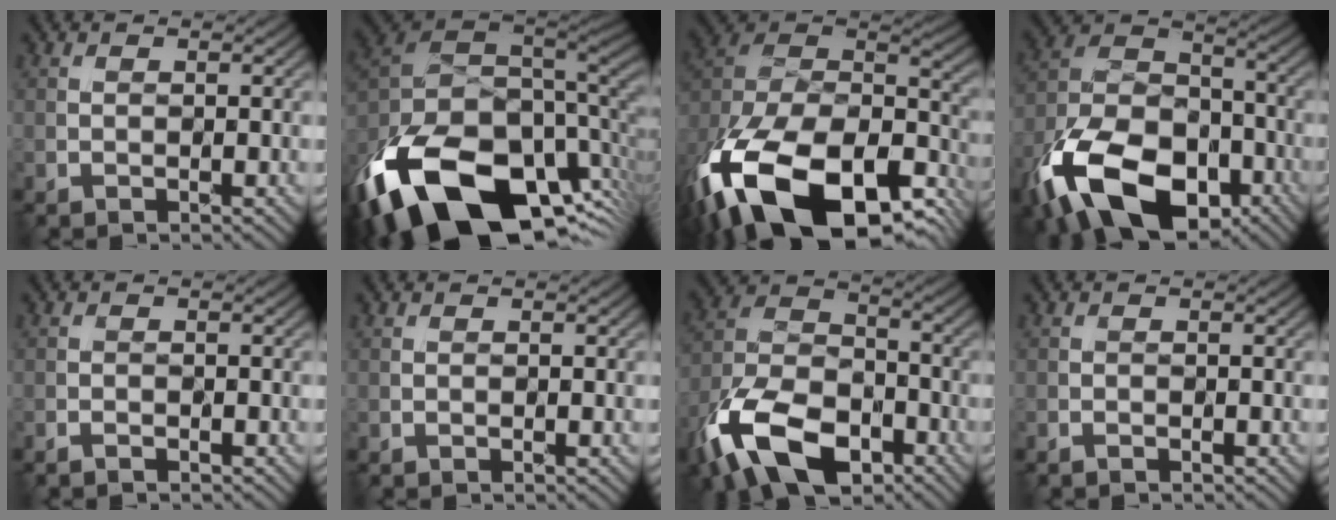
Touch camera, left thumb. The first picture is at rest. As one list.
[{"total": 20.1, "force": [-9.4, 10.3, 14.5], "torque": [-0.332, -0.036, -0.140]}, {"total": 22.1, "force": [-13.6, 10.2, 14.1], "torque": [-0.304, -0.066, -0.186]}, {"total": 19.1, "force": [-10.4, 11.1, 11.5], "torque": [-0.264, -0.044, -0.193]}, {"total": 1.0, "force": [-0.9, 0.3, 0.4], "torque": [-0.010, -0.002, -0.017]}, {"total": 0.0}, {"total": 16.0, "force": [-9.0, 8.7, 9.9], "torque": [-0.241, -0.035, -0.188]}, {"total": 0.7, "force": [-0.6, 0.2, 0.3], "torque": [-0.008, -0.002, -0.012]}]